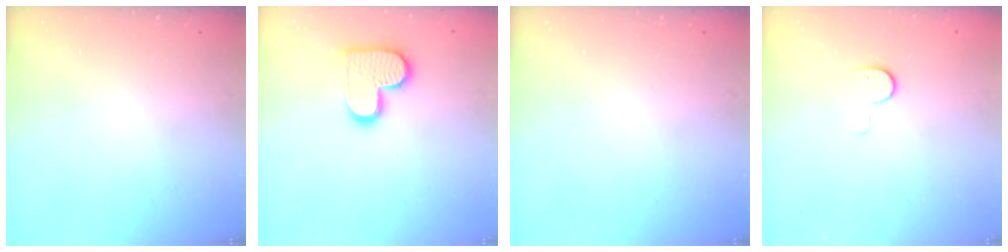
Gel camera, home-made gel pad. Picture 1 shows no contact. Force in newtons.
{"total": 13.5, "press": 13.5, "slide": 0.8}
{"total": 0.0}
{"total": 6.8, "press": 6.8, "slide": 0.6}